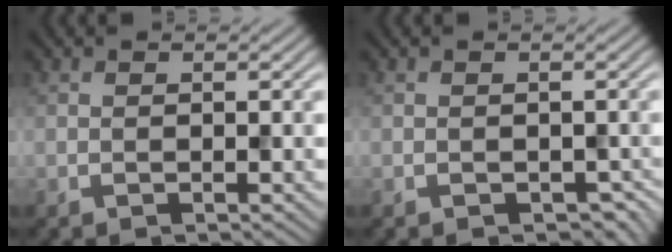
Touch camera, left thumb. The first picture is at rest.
{"total": 1.3, "force": [-0.7, 1.0, 0.5], "torque": [-0.016, -0.014, -0.008]}